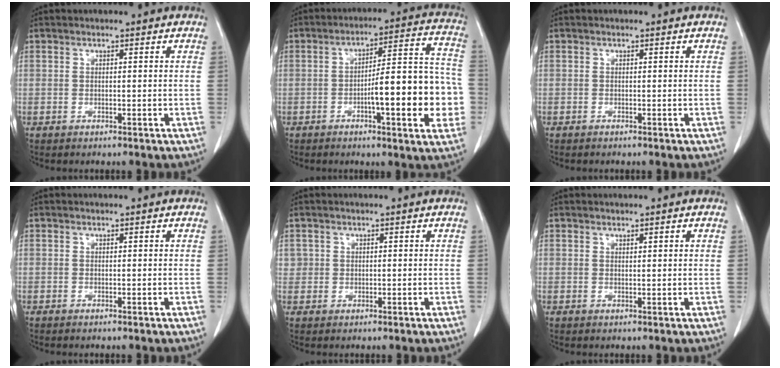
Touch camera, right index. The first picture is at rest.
{"total": 15.3, "force": [-3.6, 2.9, 14.6], "torque": [-0.196, 0.026, -0.050]}
{"total": 0.0}
{"total": 0.0}
{"total": 1.5, "force": [0.4, 1.4, 0.1], "torque": [0.011, 0.004, 0.003]}
{"total": 0.9, "force": [0.6, 0.0, 0.7], "torque": [-0.012, 0.000, 0.009]}